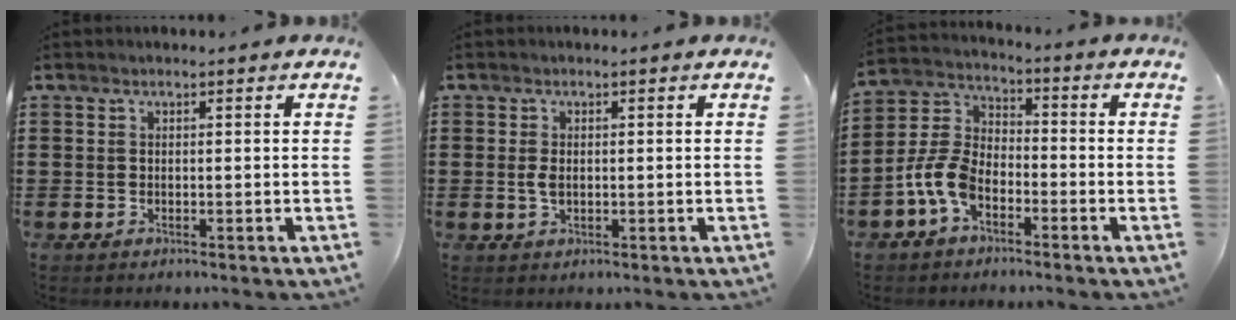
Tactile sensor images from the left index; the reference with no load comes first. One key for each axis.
{"total": 2.0, "fx": 0.0, "fy": 1.0, "fz": 1.7, "tx": -0.042, "ty": -0.001, "tz": -0.003}
{"total": 7.8, "fx": -4.2, "fy": 4.1, "fz": 5.1, "tx": -0.147, "ty": -0.003, "tz": -0.092}